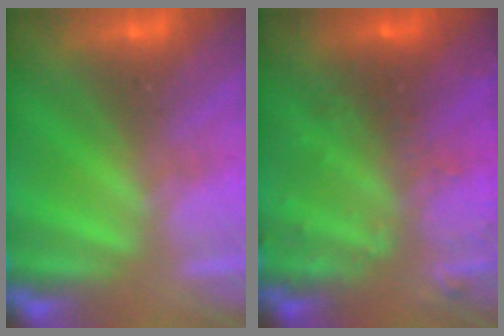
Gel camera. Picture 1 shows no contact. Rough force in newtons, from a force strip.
{"total": 3.2}